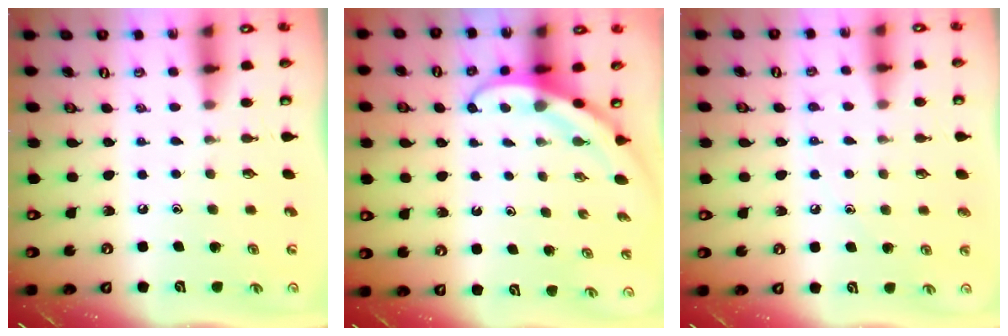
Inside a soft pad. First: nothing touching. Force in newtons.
{"total": 3.7, "press": 3.7, "slide": 0.3}
{"total": 4.9, "press": 4.9, "slide": 0.8}